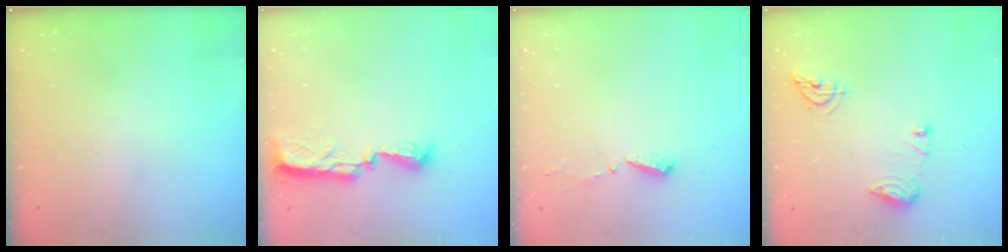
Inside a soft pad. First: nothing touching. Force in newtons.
{"total": 8.2, "press": 8.1, "slide": 0.8}
{"total": 3.5, "press": 3.5, "slide": 0.3}
{"total": 9.5, "press": 9.5, "slide": 0.9}